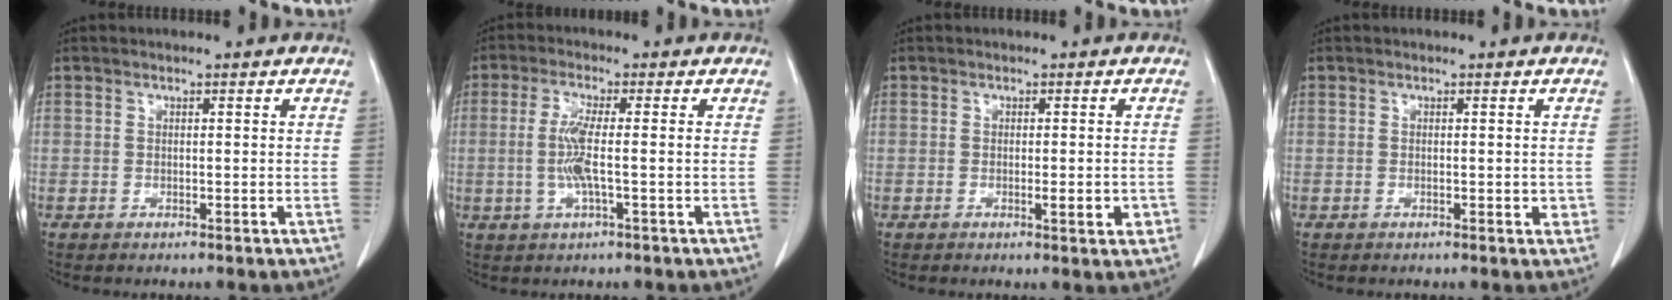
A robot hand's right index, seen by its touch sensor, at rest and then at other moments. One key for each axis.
{"total": 5.1, "fx": -0.5, "fy": 0.3, "fz": 5.0, "tx": -0.110, "ty": -0.001, "tz": -0.011}
{"total": 2.8, "fx": -0.8, "fy": 0.7, "fz": 2.6, "tx": -0.034, "ty": -0.002, "tz": -0.007}
{"total": 1.3, "fx": -0.1, "fy": 0.8, "fz": 1.0, "tx": -0.008, "ty": 0.001, "tz": 0.000}